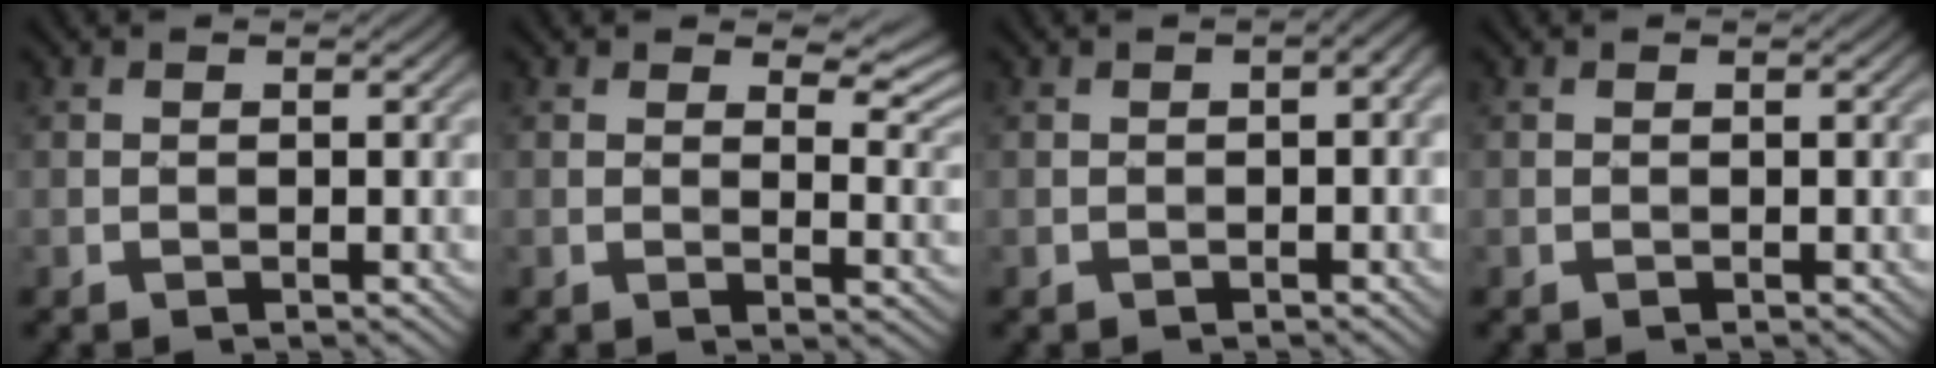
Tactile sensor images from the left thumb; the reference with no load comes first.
{"total": 5.0, "force": [3.1, 2.0, 3.5], "torque": [-0.049, -0.004, 0.050]}
{"total": 2.6, "force": [-0.4, 1.1, 2.3], "torque": [-0.034, 0.002, -0.002]}
{"total": 0.0}